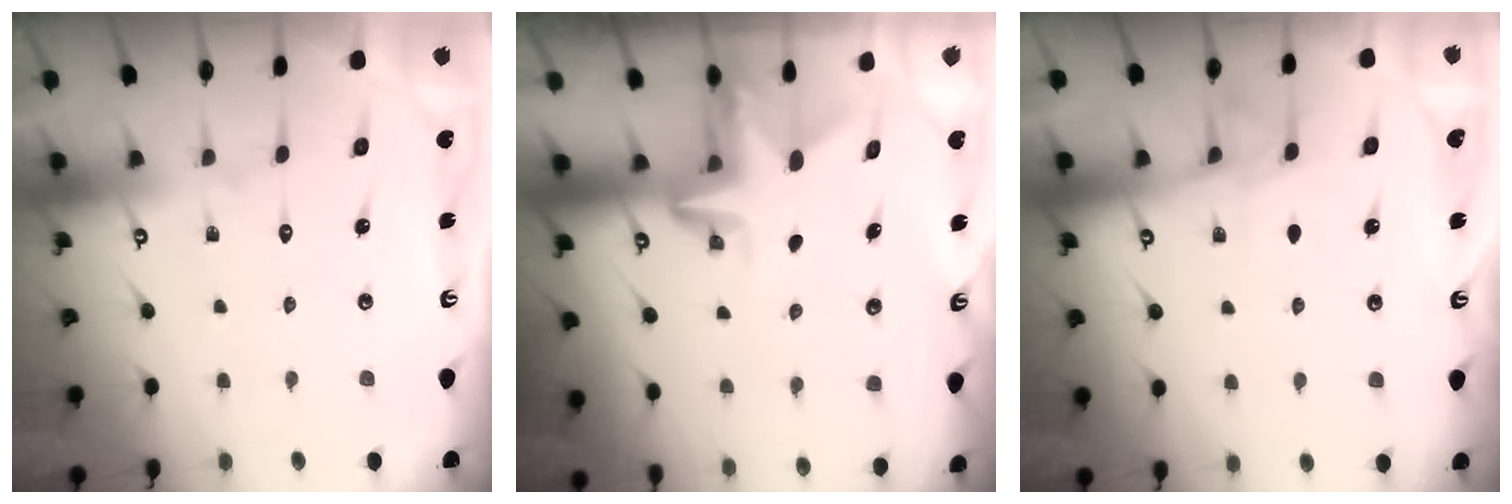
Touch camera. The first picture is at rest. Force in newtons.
{"total": 2.9, "press": 2.9, "slide": 0.2}
{"total": 5.2, "press": 5.1, "slide": 0.6}